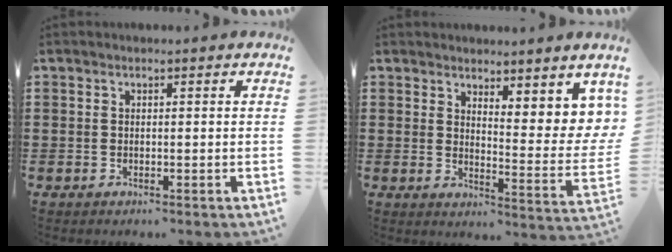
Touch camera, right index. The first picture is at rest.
{"total": 5.1, "force": [4.4, 1.6, 1.8], "torque": [-0.041, -0.031, 0.079]}